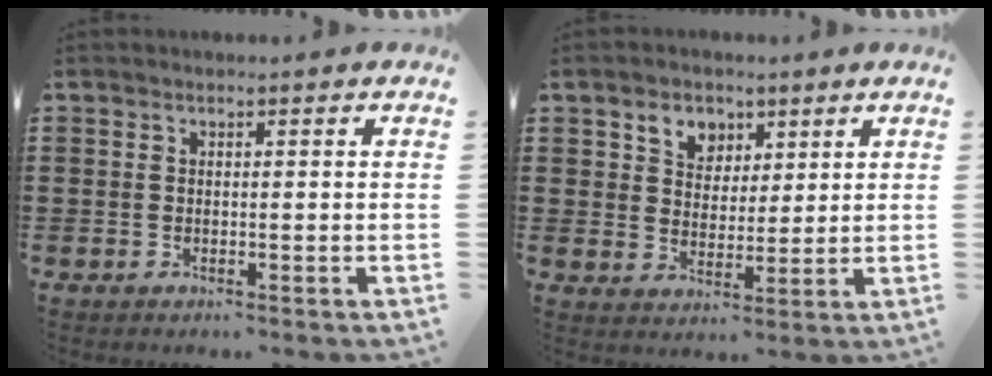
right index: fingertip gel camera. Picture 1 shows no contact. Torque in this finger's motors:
{"motor_torque": [0.13, 0.00, 0.40, 0.03]}